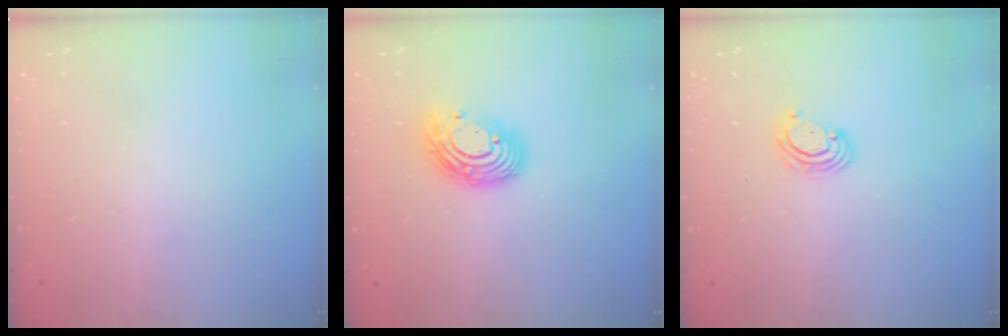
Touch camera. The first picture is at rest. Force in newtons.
{"total": 11.5, "press": 11.5, "slide": 0.2}
{"total": 3.8, "press": 3.8, "slide": 0.3}